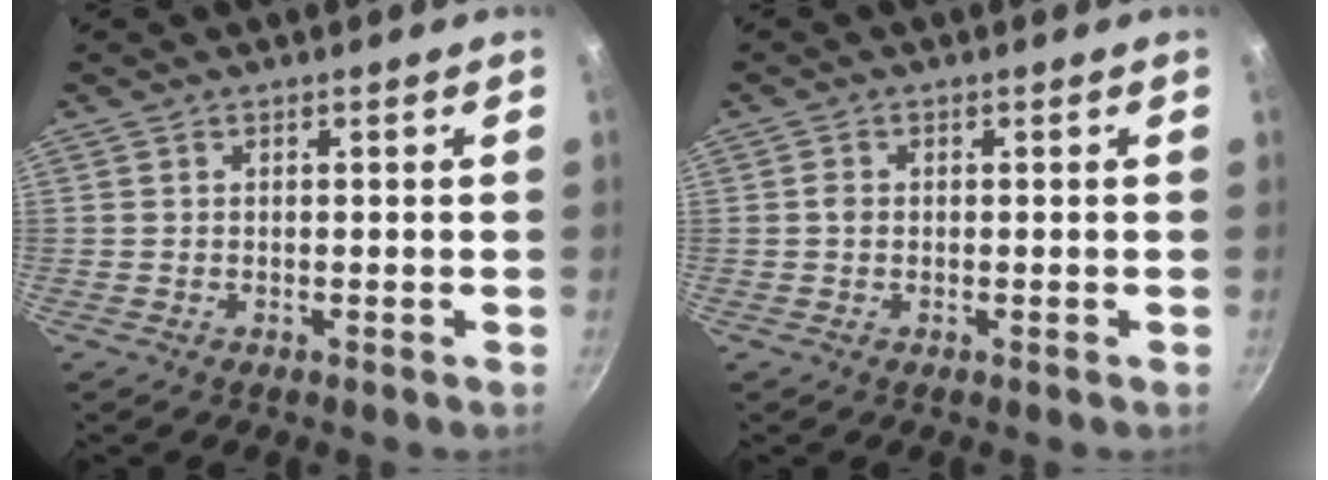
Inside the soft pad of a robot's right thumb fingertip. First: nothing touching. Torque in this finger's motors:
{"motor_torque": [-0.30, -0.41, 0.68, 0.17, 0.14]}